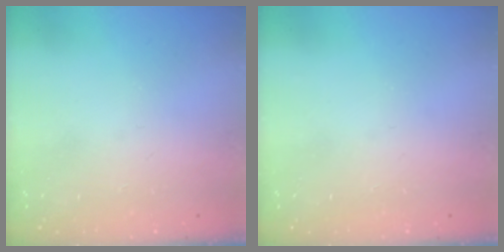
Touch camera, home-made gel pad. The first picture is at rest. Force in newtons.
{"total": 0.0}